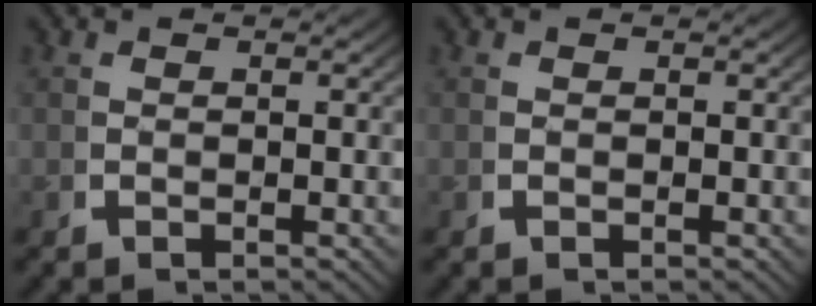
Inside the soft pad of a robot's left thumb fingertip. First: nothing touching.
{"total": 0.0}